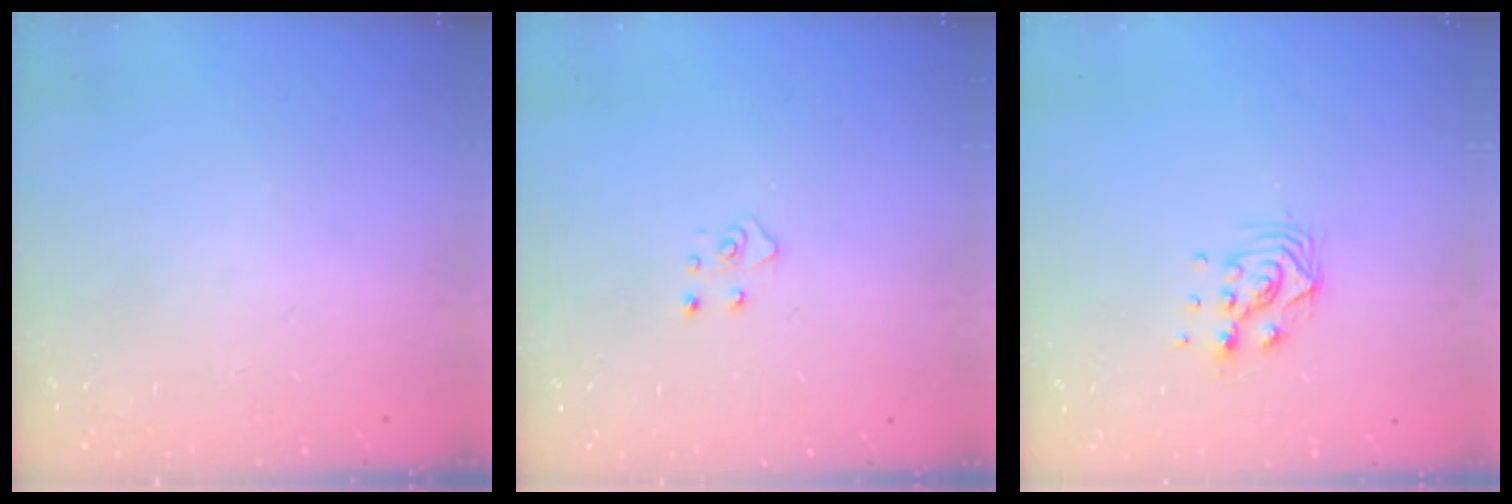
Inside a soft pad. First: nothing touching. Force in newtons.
{"total": 4.1, "press": 4.0, "slide": 0.5}
{"total": 7.8, "press": 7.8, "slide": 0.7}